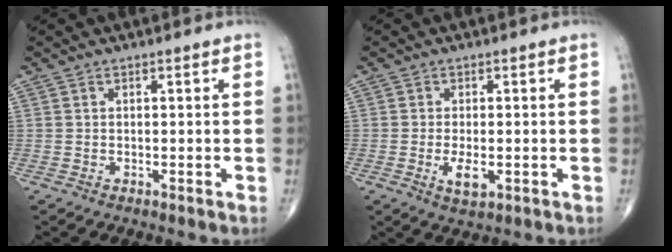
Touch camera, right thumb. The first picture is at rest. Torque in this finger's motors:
{"motor_torque": [-0.10, -0.08, 0.23, 0.31, 0.13]}